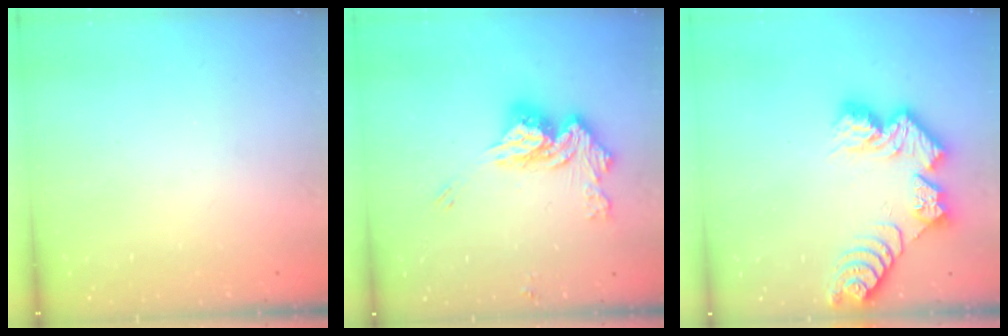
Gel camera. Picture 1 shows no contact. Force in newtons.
{"total": 14.1, "press": 14.1, "slide": 0.2}
{"total": 12.7, "press": 12.6, "slide": 1.0}